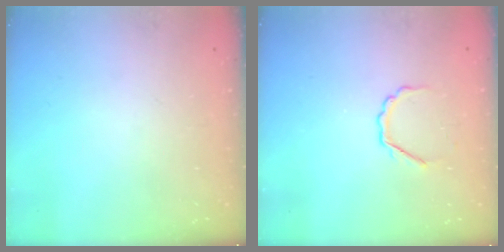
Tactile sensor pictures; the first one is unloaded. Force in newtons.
{"total": 3.8, "press": 3.8, "slide": 0.7}